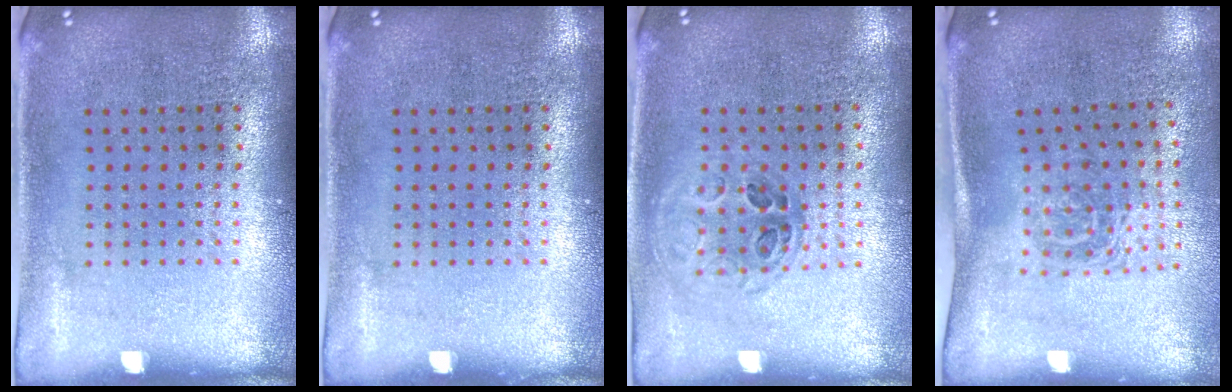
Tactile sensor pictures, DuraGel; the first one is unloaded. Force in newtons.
{"total": 0.0}
{"total": 1.0, "press": 0.9, "slide": 0.3}
{"total": 1.7, "press": 1.1, "slide": 1.3}